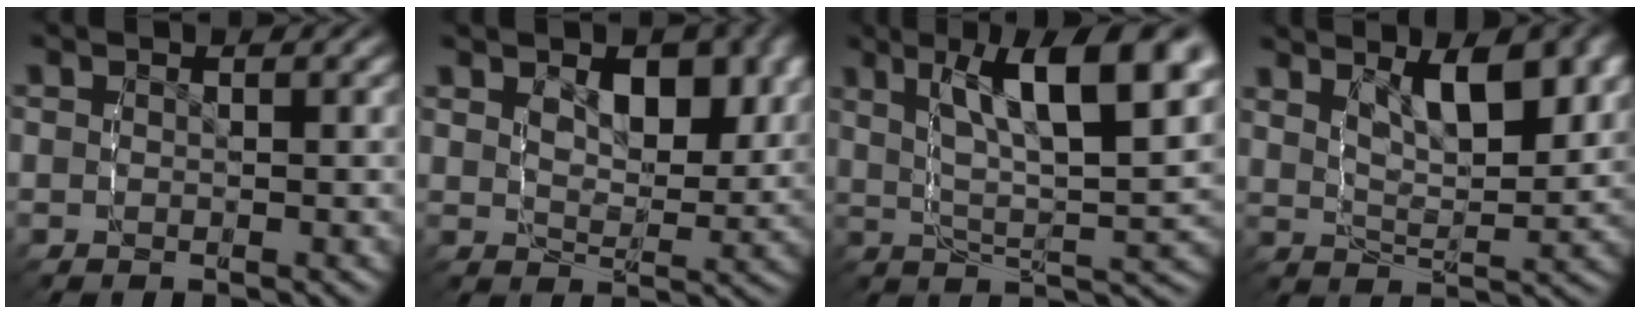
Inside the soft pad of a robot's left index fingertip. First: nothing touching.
{"total": 4.1, "force": [1.6, 2.2, 3.0], "torque": [-0.057, -0.018, 0.027]}
{"total": 8.8, "force": [2.7, 2.5, 8.0], "torque": [-0.123, 0.002, 0.040]}
{"total": 5.7, "force": [2.4, 2.2, 4.7], "torque": [-0.083, -0.011, 0.040]}